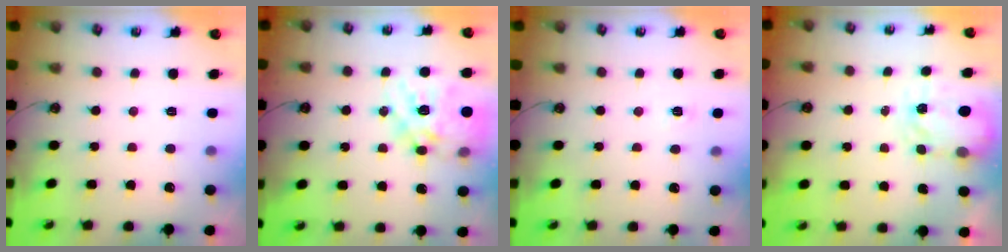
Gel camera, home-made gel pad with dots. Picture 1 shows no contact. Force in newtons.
{"total": 20.2, "press": 20.1, "slide": 1.7}
{"total": 2.6, "press": 2.6, "slide": 0.2}
{"total": 3.8, "press": 3.7, "slide": 0.5}